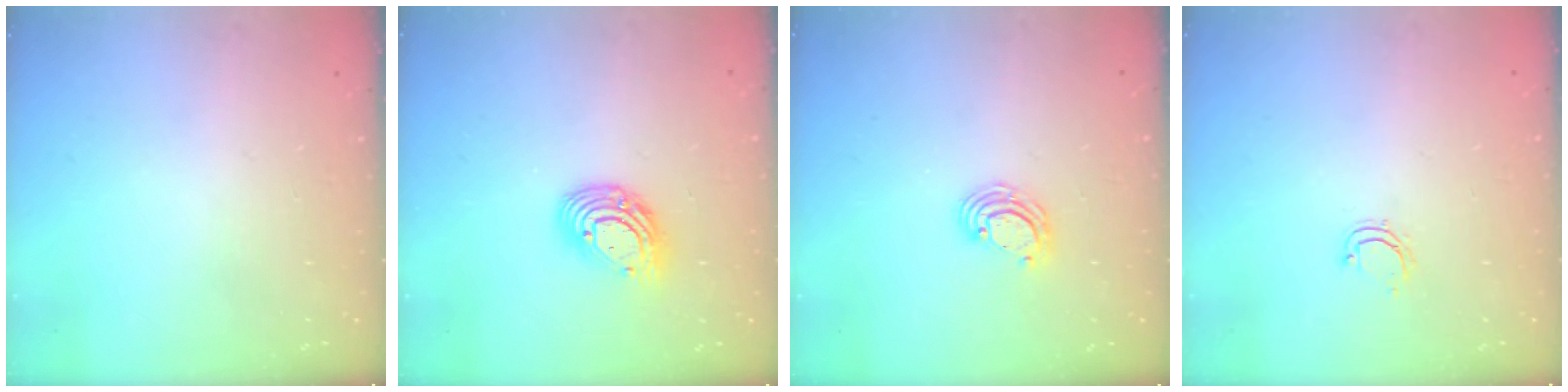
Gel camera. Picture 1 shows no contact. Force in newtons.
{"total": 10.7, "press": 10.7, "slide": 0.8}
{"total": 5.5, "press": 5.5, "slide": 0.2}
{"total": 3.7, "press": 3.7, "slide": 0.3}